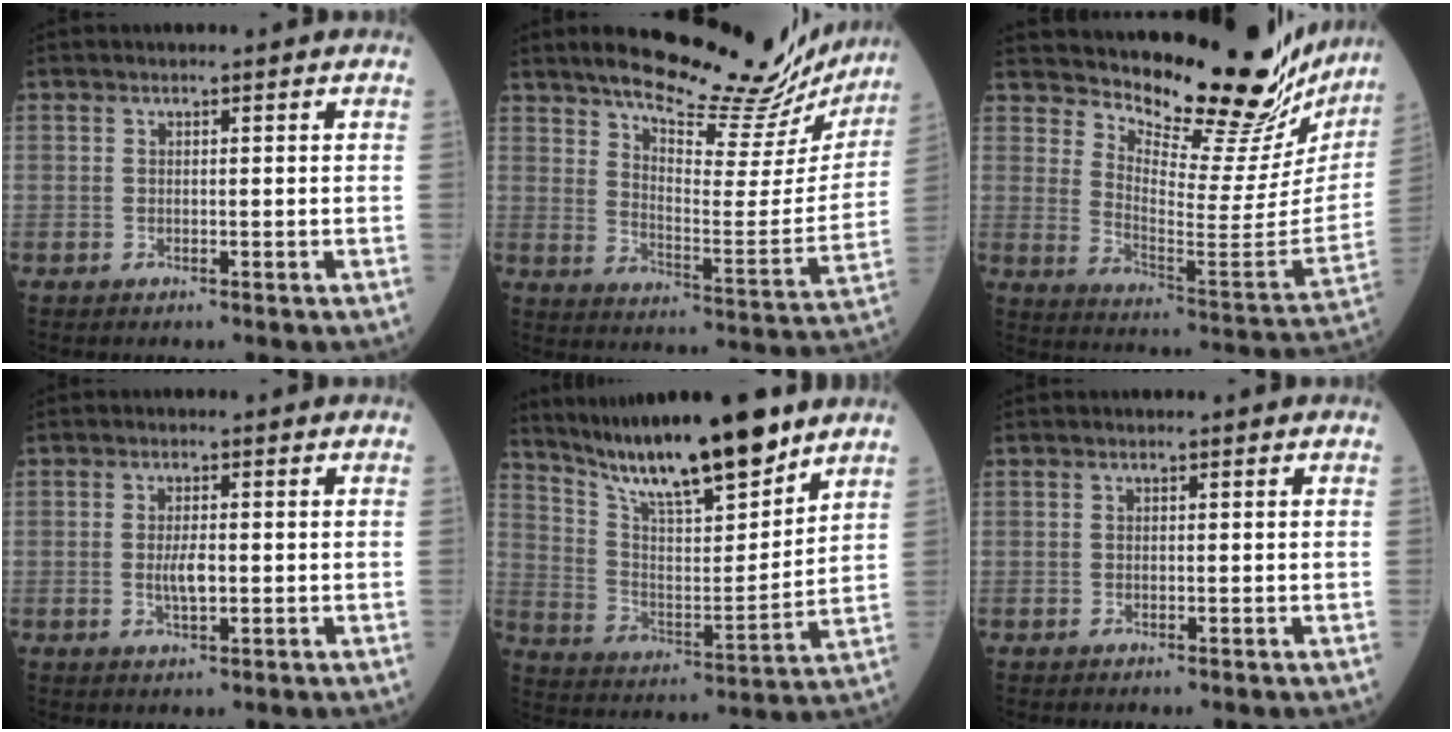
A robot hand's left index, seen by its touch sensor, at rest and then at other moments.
{"total": 22.4, "force": [20.0, 4.9, 9.0], "torque": [-0.126, -0.042, 0.261]}
{"total": 22.7, "force": [20.9, 3.8, 7.8], "torque": [-0.120, -0.105, 0.273]}
{"total": 3.0, "force": [-0.3, 0.9, 2.8], "torque": [-0.059, -0.002, -0.004]}
{"total": 17.5, "force": [14.2, 2.1, 10.0], "torque": [-0.170, -0.007, 0.254]}
{"total": 0.0}